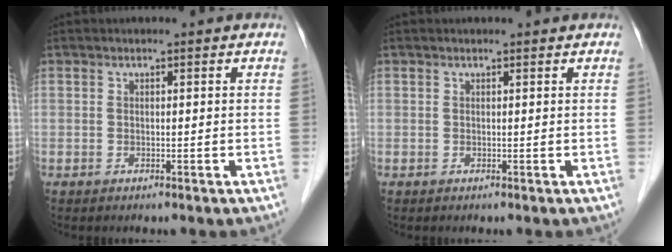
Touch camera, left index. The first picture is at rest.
{"total": 0.7, "force": [0.7, 0.1, 0.1], "torque": [-0.008, 0.005, 0.009]}